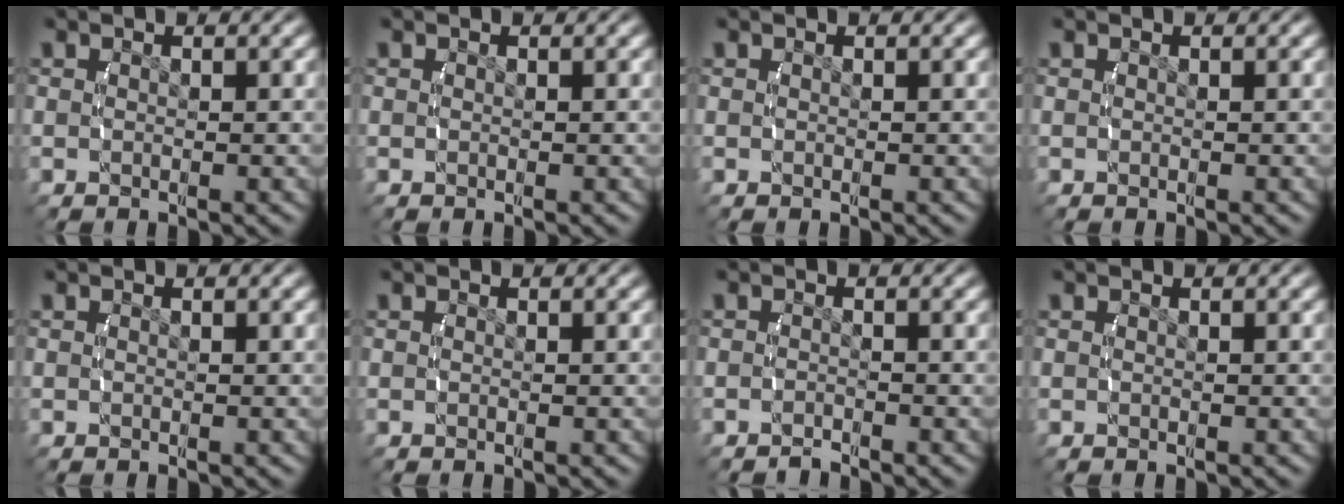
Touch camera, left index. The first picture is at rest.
{"total": 0.0}
{"total": 0.0}
{"total": 0.0}
{"total": 0.0}
{"total": 0.0}
{"total": 1.1, "force": [-1.1, -0.2, -0.2], "torque": [-0.003, -0.004, -0.020]}
{"total": 0.0}